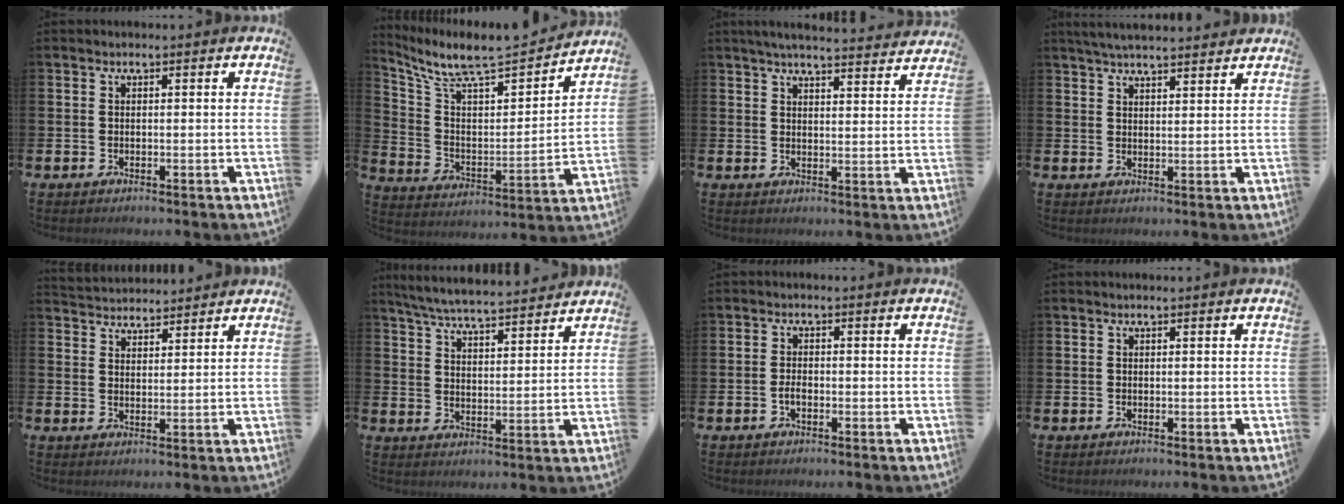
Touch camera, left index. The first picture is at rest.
{"total": 9.2, "force": [8.2, 2.0, 3.7], "torque": [-0.112, -0.060, 0.139]}
{"total": 4.9, "force": [4.8, 0.2, 1.2], "torque": [-0.023, -0.031, 0.082]}
{"total": 4.2, "force": [4.0, 0.5, 0.9], "torque": [-0.025, -0.012, 0.074]}
{"total": 3.7, "force": [3.6, 0.6, -0.5], "torque": [-0.005, -0.016, 0.067]}
{"total": 6.4, "force": [6.2, 0.4, 1.4], "torque": [-0.055, -0.039, 0.110]}
{"total": 1.4, "force": [-0.6, 0.7, 1.0], "torque": [-0.016, 0.000, -0.014]}
{"total": 0.0}